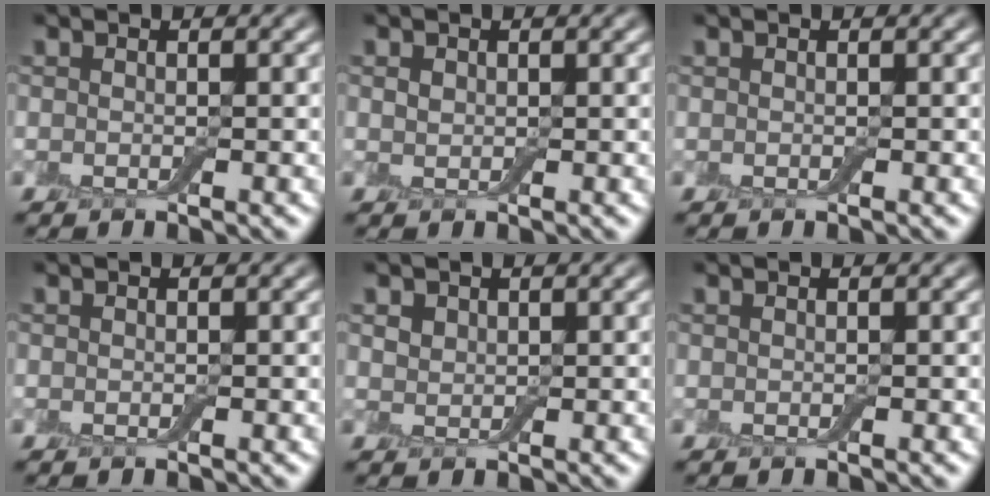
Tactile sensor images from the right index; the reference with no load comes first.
{"total": 0.6, "force": [0.2, 0.6, 0.2], "torque": [-0.003, -0.001, 0.006]}
{"total": 0.0}
{"total": 0.0}
{"total": 1.0, "force": [0.6, 0.7, 0.1], "torque": [-0.002, -0.002, 0.013]}
{"total": 0.0}